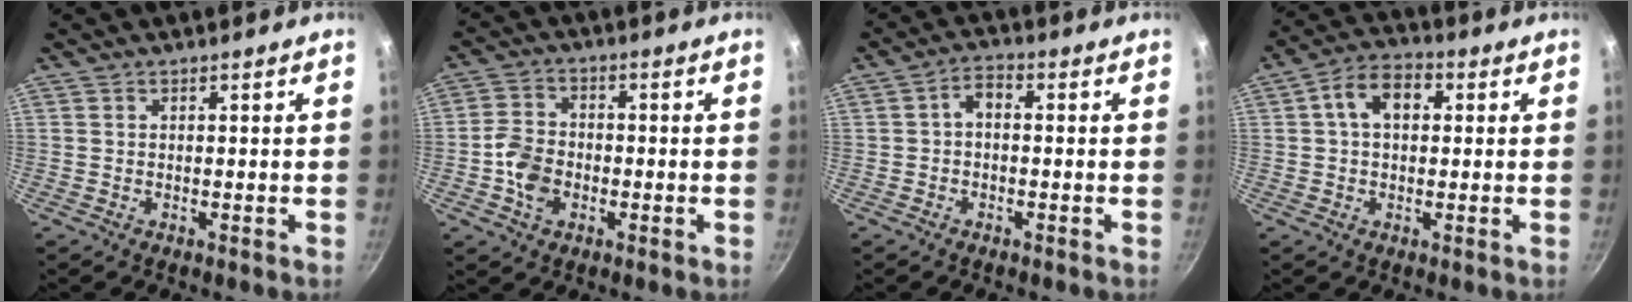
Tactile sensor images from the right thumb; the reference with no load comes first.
{"total": 7.0, "force": [-1.9, 5.2, 4.3], "torque": [-0.073, 0.020, -0.046]}
{"total": 3.4, "force": [-0.4, 2.1, 2.6], "torque": [-0.042, 0.018, -0.011]}
{"total": 8.5, "force": [1.8, 5.8, 6.1], "torque": [-0.081, 0.021, 0.016]}